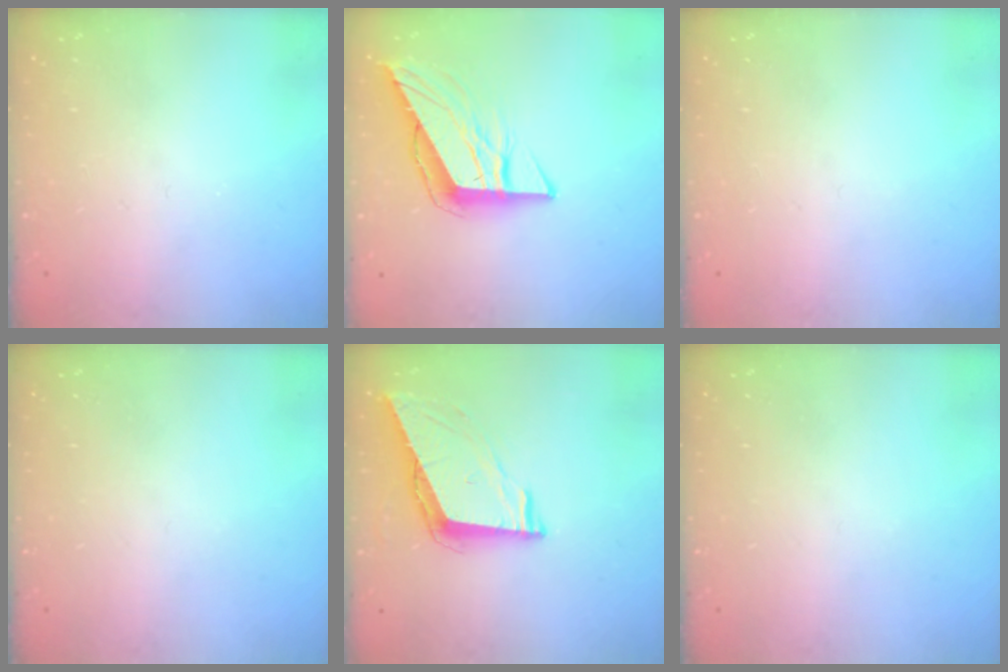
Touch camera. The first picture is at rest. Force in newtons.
{"total": 9.3, "press": 9.3, "slide": 0.5}
{"total": 0.0}
{"total": 0.0}
{"total": 7.5, "press": 7.5, "slide": 0.5}
{"total": 0.0}